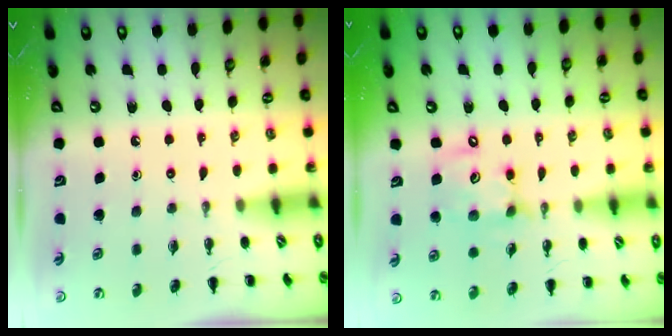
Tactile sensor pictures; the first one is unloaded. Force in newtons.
{"total": 12.9, "press": 12.6, "slide": 2.8}